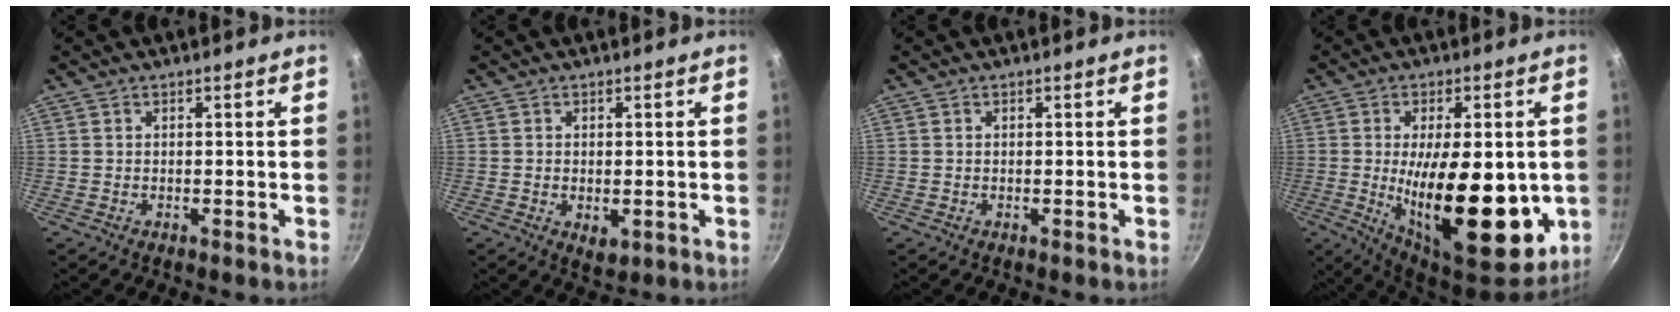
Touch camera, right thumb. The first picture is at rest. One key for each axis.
{"total": 3.3, "fx": -0.5, "fy": 2.1, "fz": 2.5, "tx": -0.037, "ty": -0.011, "tz": -0.004}
{"total": 0.0}
{"total": 23.0, "fx": -2.5, "fy": 9.9, "fz": 20.6, "tx": -0.295, "ty": -0.018, "tz": -0.027}